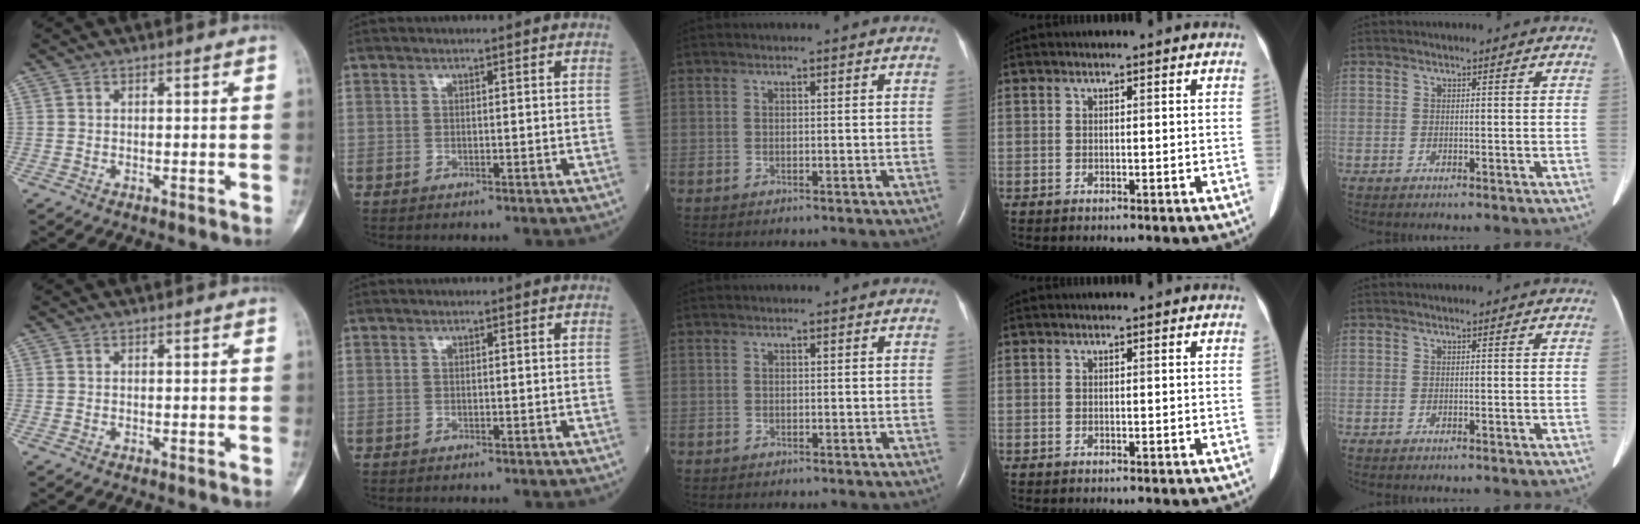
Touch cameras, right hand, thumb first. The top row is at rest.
{}